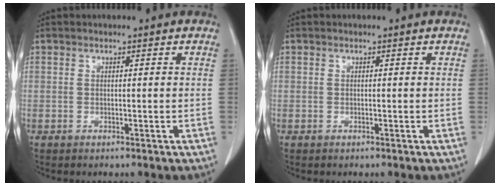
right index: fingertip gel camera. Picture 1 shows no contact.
{"total": 0.0}